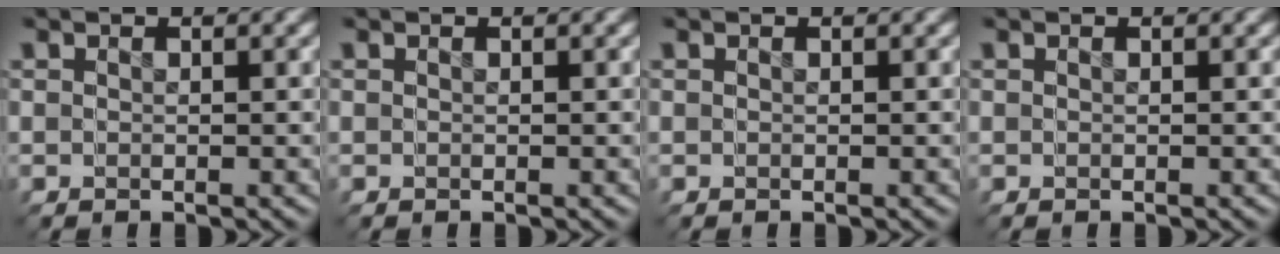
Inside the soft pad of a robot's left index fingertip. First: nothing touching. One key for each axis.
{"total": 0.0}
{"total": 0.0}
{"total": 0.0}